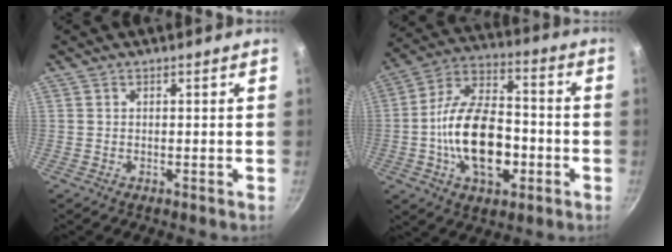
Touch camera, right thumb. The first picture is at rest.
{"total": 18.8, "force": [-4.1, 10.8, 14.9], "torque": [-0.237, 0.038, -0.078]}